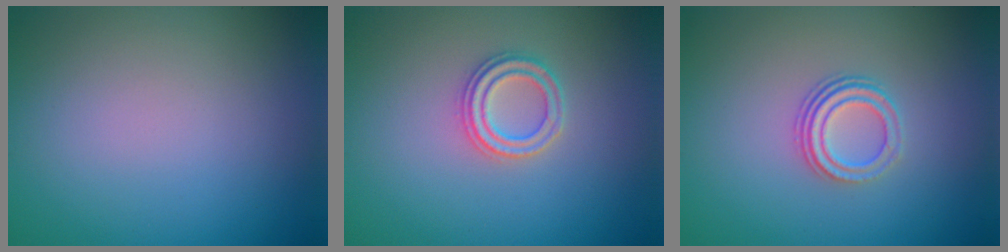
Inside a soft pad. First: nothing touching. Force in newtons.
{"total": 2.3, "press": 2.3, "slide": 0.3}
{"total": 3.0, "press": 2.1, "slide": 2.1}